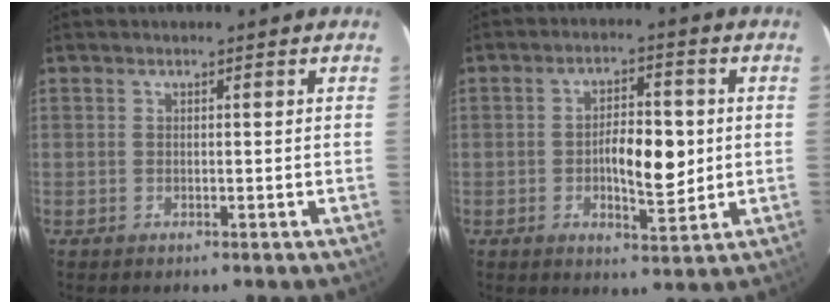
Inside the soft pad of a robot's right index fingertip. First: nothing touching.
{"total": 7.7, "force": [-0.3, 2.9, 7.1], "torque": [-0.117, 0.004, -0.004]}